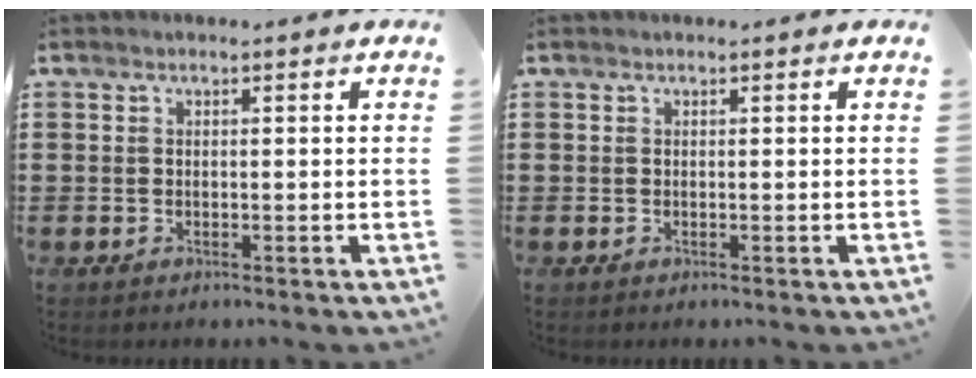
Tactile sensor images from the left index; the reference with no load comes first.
{"total": 0.0}